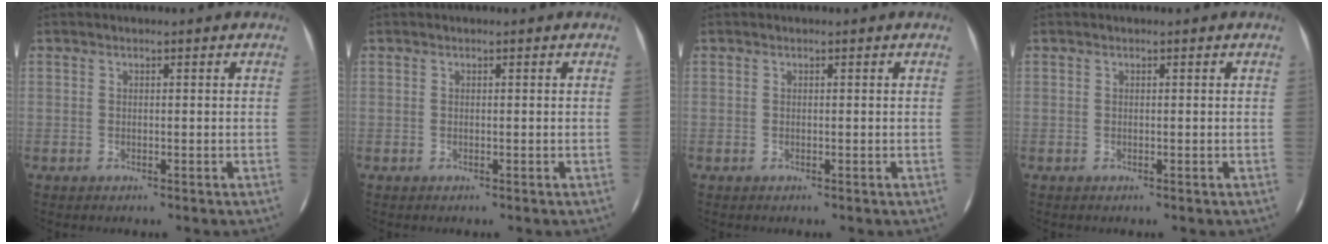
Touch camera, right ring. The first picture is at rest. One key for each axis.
{"total": 0.0}
{"total": 0.0}
{"total": 0.0}